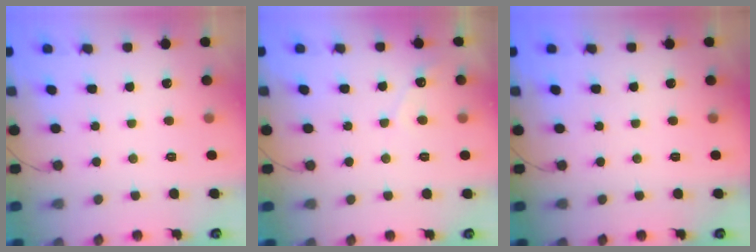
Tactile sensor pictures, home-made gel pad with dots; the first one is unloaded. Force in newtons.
{"total": 2.5, "press": 2.5, "slide": 0.1}
{"total": 0.0}